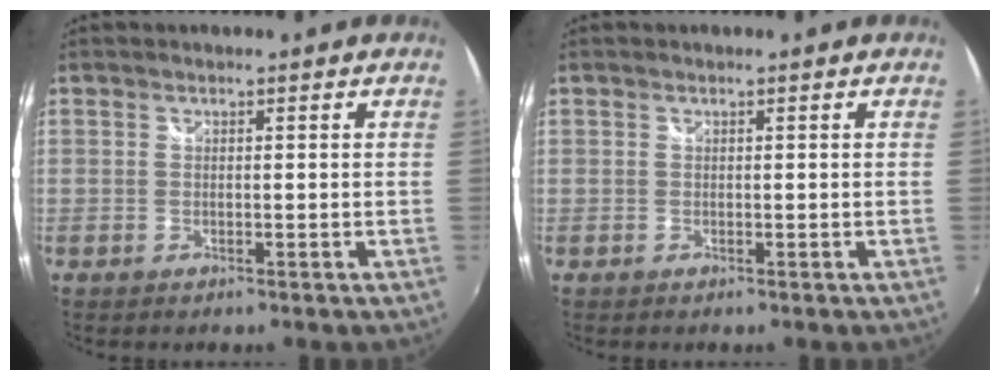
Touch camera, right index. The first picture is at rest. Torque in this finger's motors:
{"motor_torque": [-0.06, 0.02, -0.53, -0.11]}